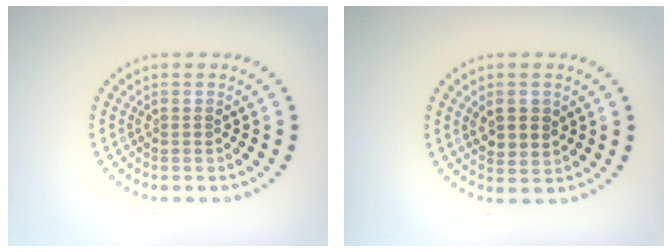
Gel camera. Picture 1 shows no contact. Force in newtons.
{"total": 2.8, "press": 2.7, "slide": 0.7}